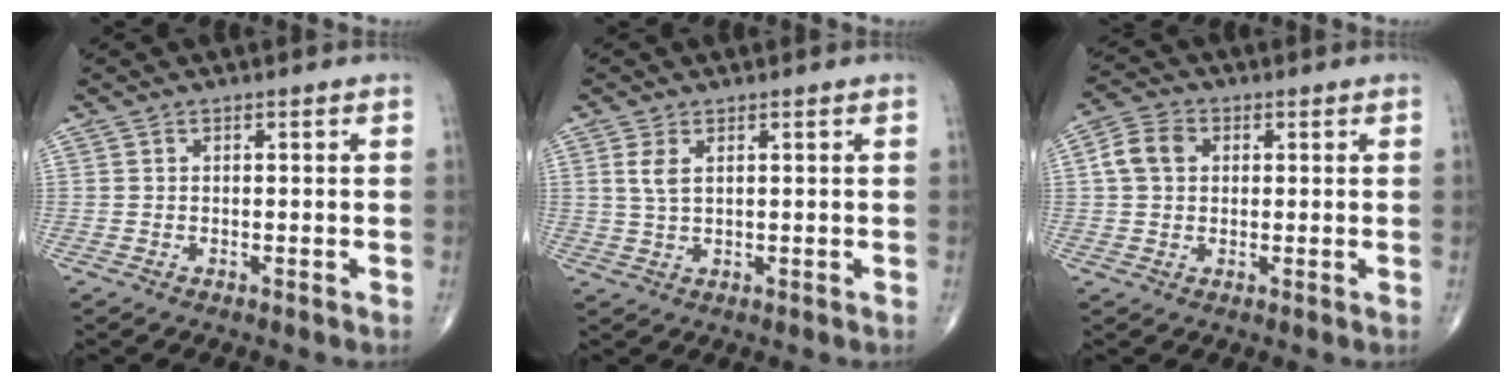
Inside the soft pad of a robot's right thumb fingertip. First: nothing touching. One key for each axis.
{"total": 3.0, "fx": 1.1, "fy": 1.4, "fz": 2.4, "tx": -0.053, "ty": 0.000, "tz": 0.028}
{"total": 6.1, "fx": 1.2, "fy": 4.7, "fz": 3.6, "tx": -0.065, "ty": 0.011, "tz": 0.016}